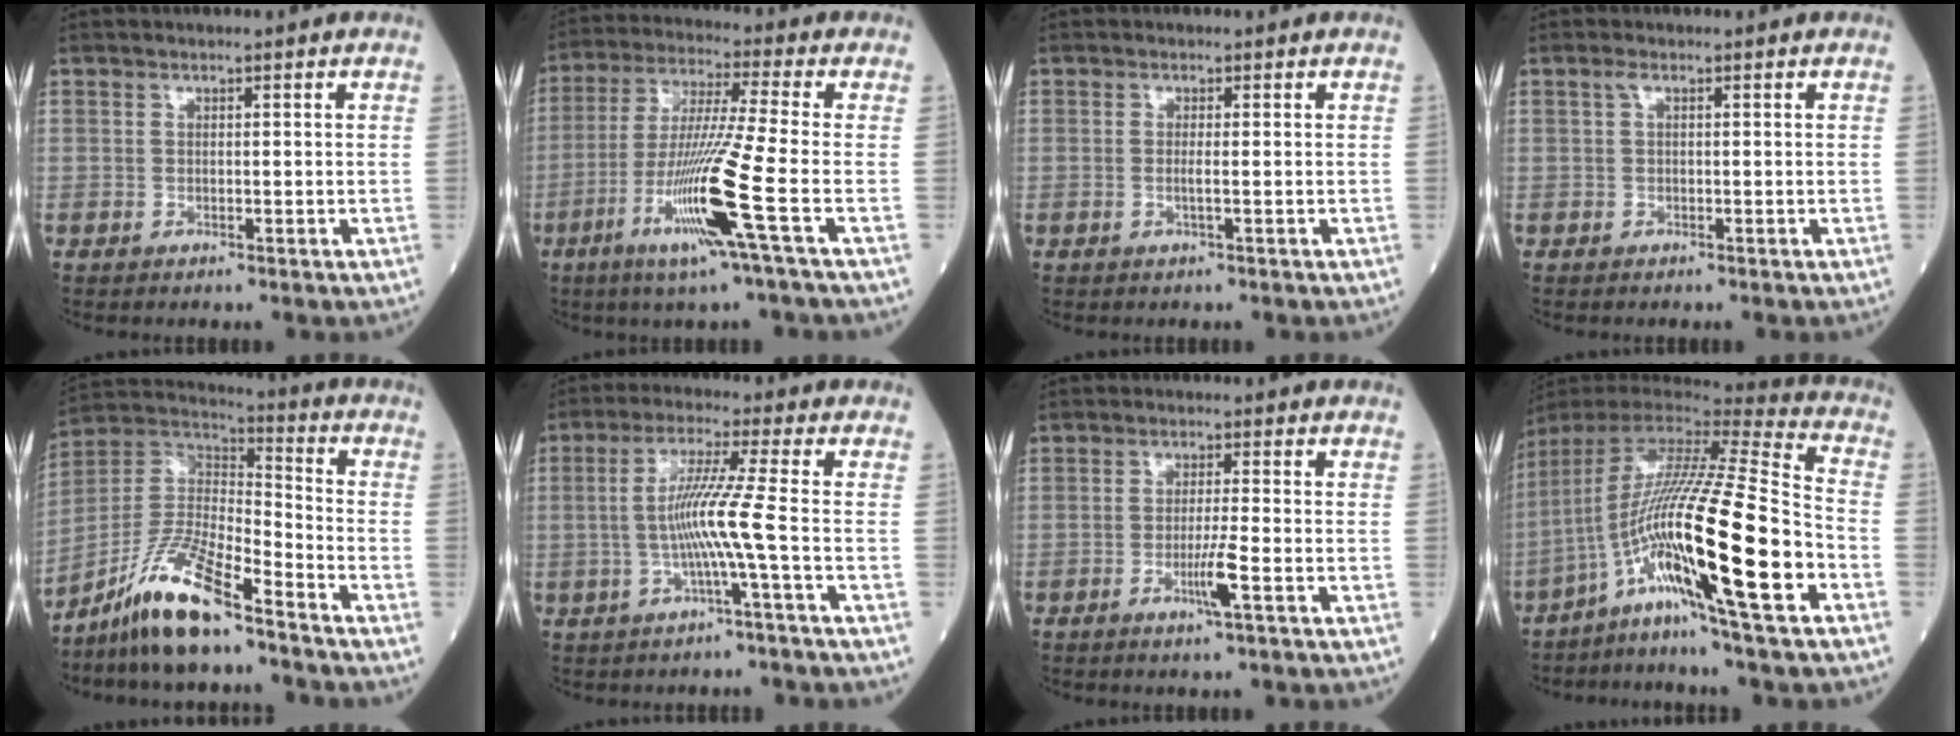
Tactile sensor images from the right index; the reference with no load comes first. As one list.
[{"total": 13.7, "force": [-5.1, -2.2, 12.6], "torque": [-0.254, -0.026, -0.099]}, {"total": 1.0, "force": [-0.2, -0.2, 0.9], "torque": [-0.021, -0.001, -0.004]}, {"total": 0.8, "force": [0.2, 0.1, 0.8], "torque": [-0.016, 0.003, 0.003]}, {"total": 13.0, "force": [-9.6, 1.8, 8.7], "torque": [-0.183, 0.003, -0.178]}, {"total": 7.4, "force": [-1.5, -1.8, 7.0], "torque": [-0.142, 0.007, -0.027]}, {"total": 3.7, "force": [-1.5, -0.6, 3.3], "torque": [-0.066, -0.007, -0.030]}, {"total": 23.8, "force": [-8.3, -0.1, 22.3], "torque": [-0.427, -0.023, -0.154]}]